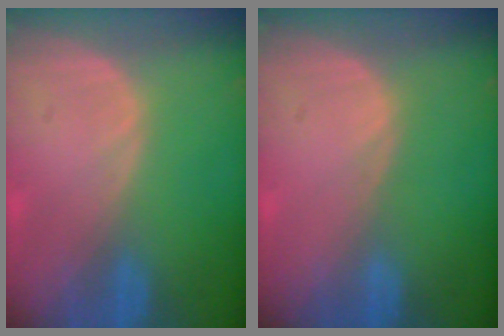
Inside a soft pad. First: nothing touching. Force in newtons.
{"total": 0.0}